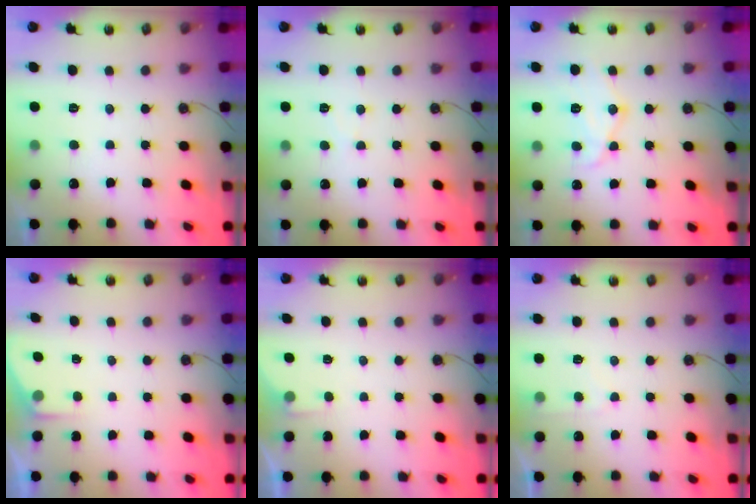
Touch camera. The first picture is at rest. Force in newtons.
{"total": 5.1, "press": 5.0, "slide": 0.7}
{"total": 12.0, "press": 11.9, "slide": 1.3}
{"total": 2.4, "press": 2.4, "slide": 0.4}
{"total": 2.0, "press": 2.0, "slide": 0.4}
{"total": 3.8, "press": 3.8, "slide": 0.4}